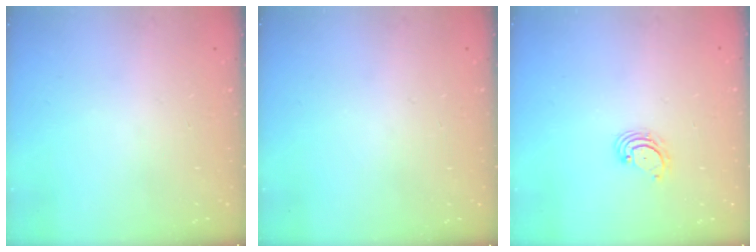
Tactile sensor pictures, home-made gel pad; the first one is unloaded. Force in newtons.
{"total": 0.0}
{"total": 3.8, "press": 3.8, "slide": 0.5}